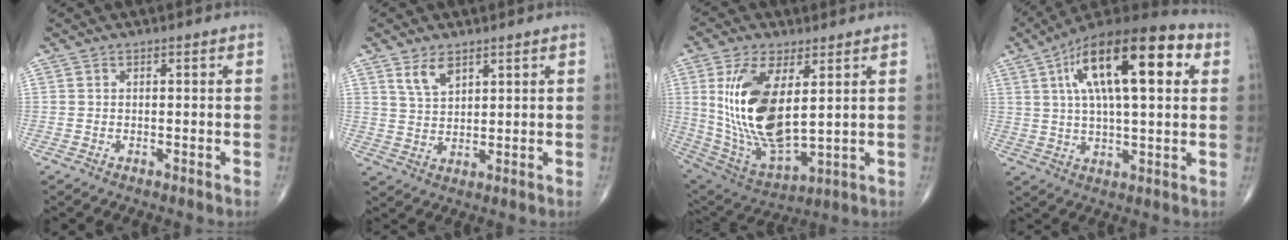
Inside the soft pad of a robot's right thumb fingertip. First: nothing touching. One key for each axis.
{"total": 4.7, "fx": 3.0, "fy": 2.4, "fz": 2.8, "tx": -0.045, "ty": -0.018, "tz": 0.062}
{"total": 19.0, "fx": 3.9, "fy": 8.5, "fz": 16.5, "tx": -0.327, "ty": -0.027, "tz": 0.089}
{"total": 22.7, "fx": 7.2, "fy": 8.4, "fz": 19.8, "tx": -0.319, "ty": 0.015, "tz": 0.108}